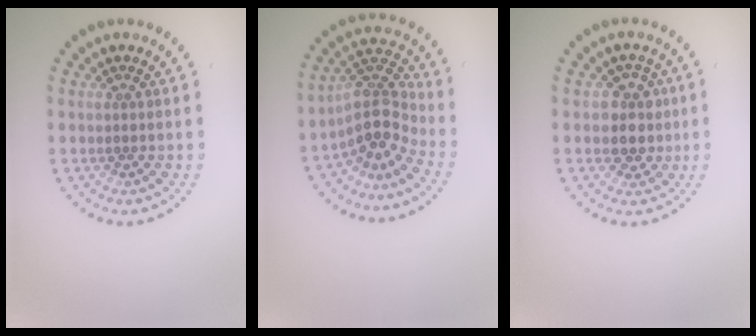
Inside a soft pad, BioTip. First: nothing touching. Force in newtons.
{"total": 4.0, "press": 3.1, "slide": 2.4}
{"total": 2.8, "press": 2.5, "slide": 1.1}